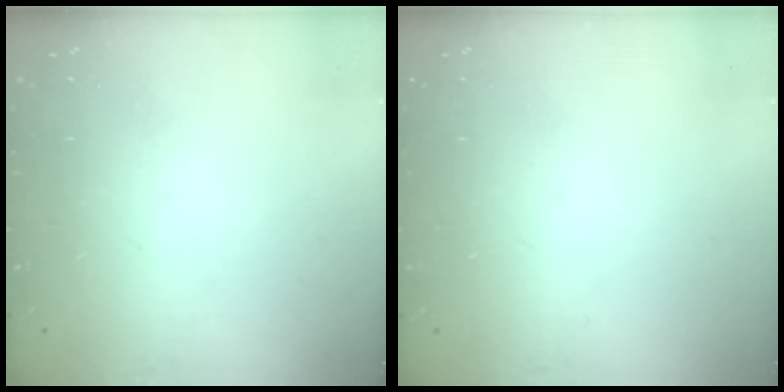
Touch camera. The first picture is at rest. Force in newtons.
{"total": 0.0}